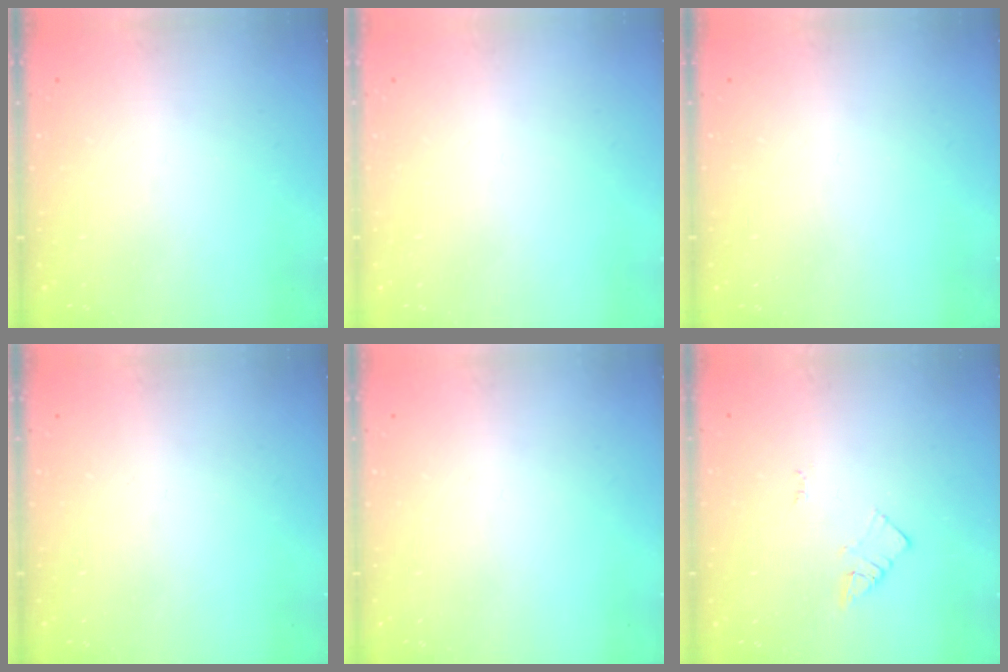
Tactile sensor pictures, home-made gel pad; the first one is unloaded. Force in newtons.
{"total": 1.8, "press": 1.7, "slide": 0.1}
{"total": 0.0}
{"total": 0.0}
{"total": 0.0}
{"total": 2.1, "press": 2.1, "slide": 0.3}